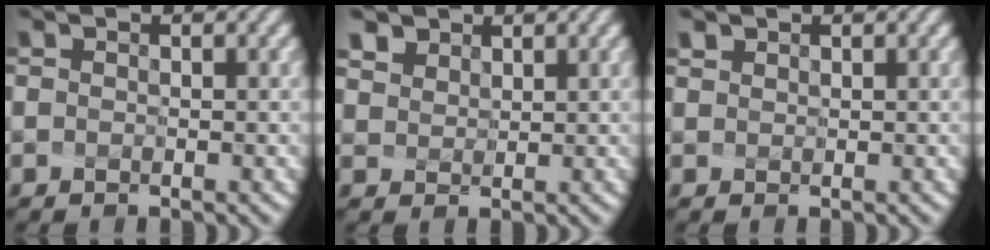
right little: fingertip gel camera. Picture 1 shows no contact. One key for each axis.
{"total": 3.2, "fx": 2.4, "fy": 2.0, "fz": 0.8, "tx": -0.050, "ty": 0.004, "tz": 0.055}
{"total": 0.7, "fx": 0.6, "fy": 0.3, "fz": 0.0, "tx": -0.007, "ty": 0.012, "tz": 0.011}